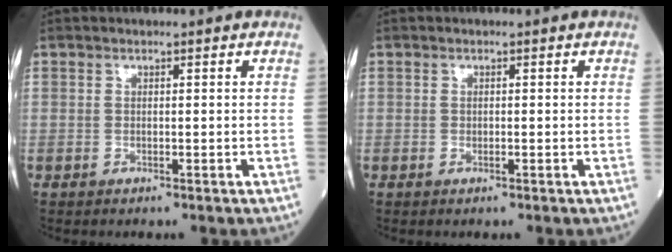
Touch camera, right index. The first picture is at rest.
{"total": 0.0}